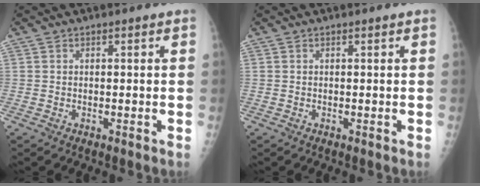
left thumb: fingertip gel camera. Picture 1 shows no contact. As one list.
[{"total": 0.0}]